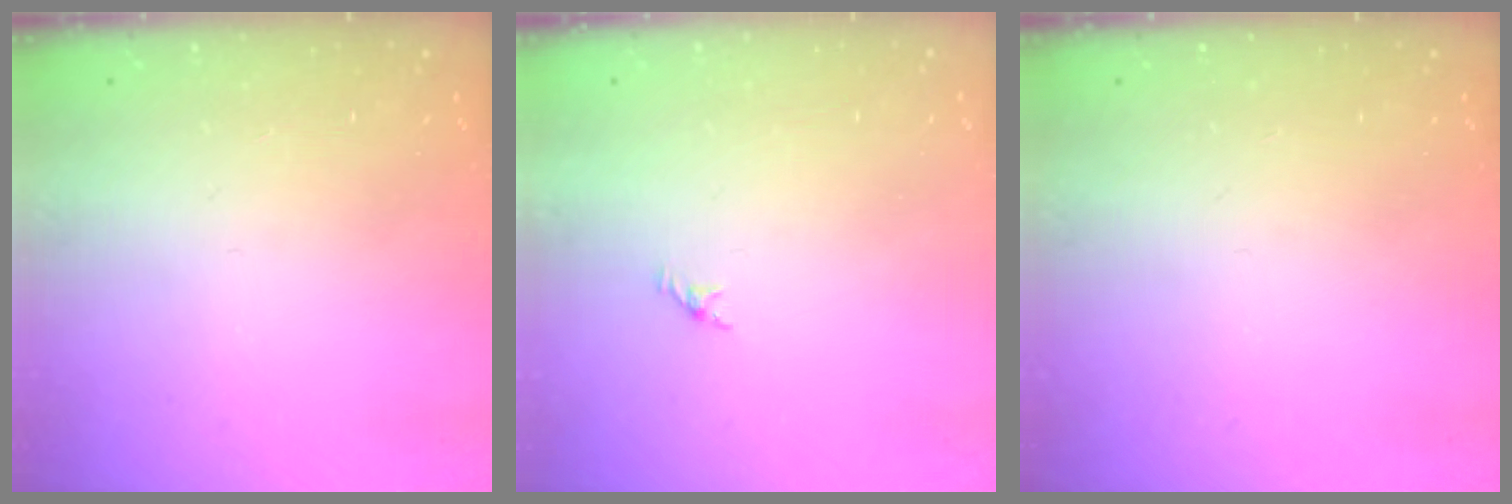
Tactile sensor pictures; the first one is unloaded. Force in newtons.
{"total": 0.5, "press": 0.3, "slide": 0.4}
{"total": 0.0}